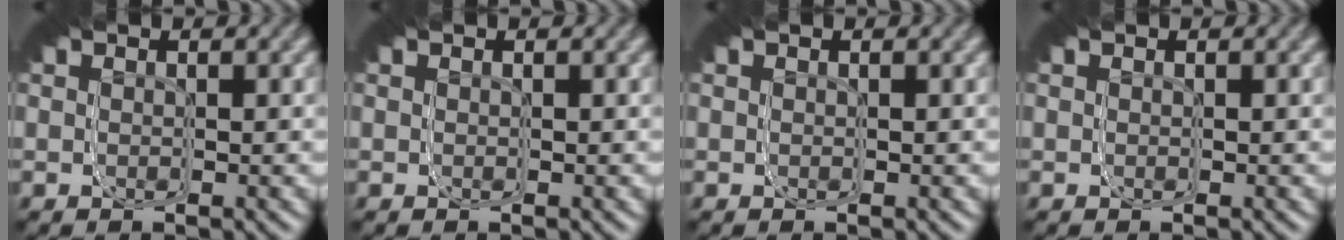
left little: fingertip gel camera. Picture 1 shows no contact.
{"total": 0.0}
{"total": 0.0}
{"total": 0.0}